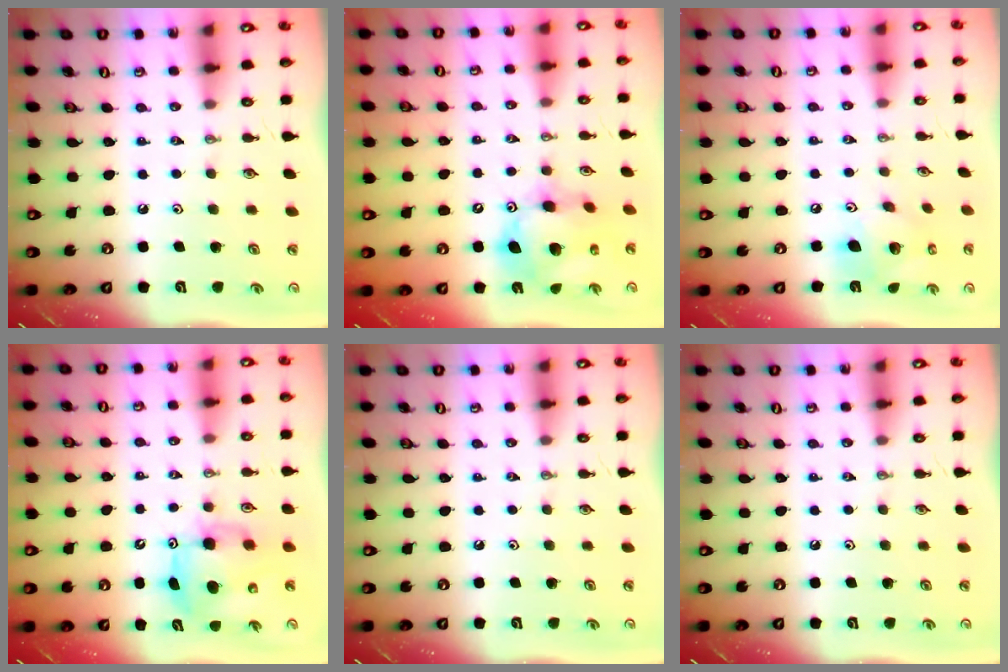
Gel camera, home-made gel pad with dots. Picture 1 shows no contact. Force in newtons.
{"total": 14.5, "press": 14.5, "slide": 1.2}
{"total": 15.1, "press": 14.8, "slide": 2.7}
{"total": 8.1, "press": 8.0, "slide": 0.8}
{"total": 0.0}
{"total": 0.0}